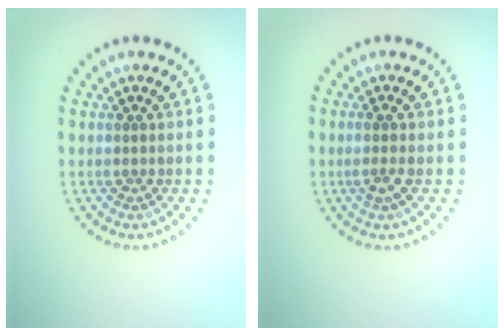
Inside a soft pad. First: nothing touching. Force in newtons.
{"total": 1.4, "press": 1.1, "slide": 0.8}